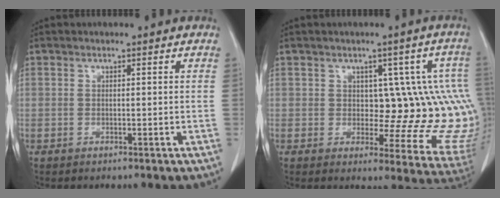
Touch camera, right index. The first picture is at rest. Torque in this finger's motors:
{"motor_torque": [0.63, 0.09, 0.29, 0.02]}